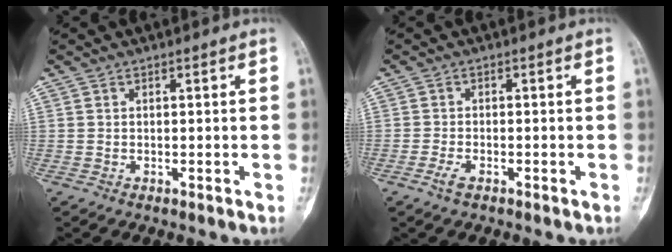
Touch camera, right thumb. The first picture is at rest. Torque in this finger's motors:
{"motor_torque": [-0.72, 0.09, 0.32, 0.07, -0.05]}